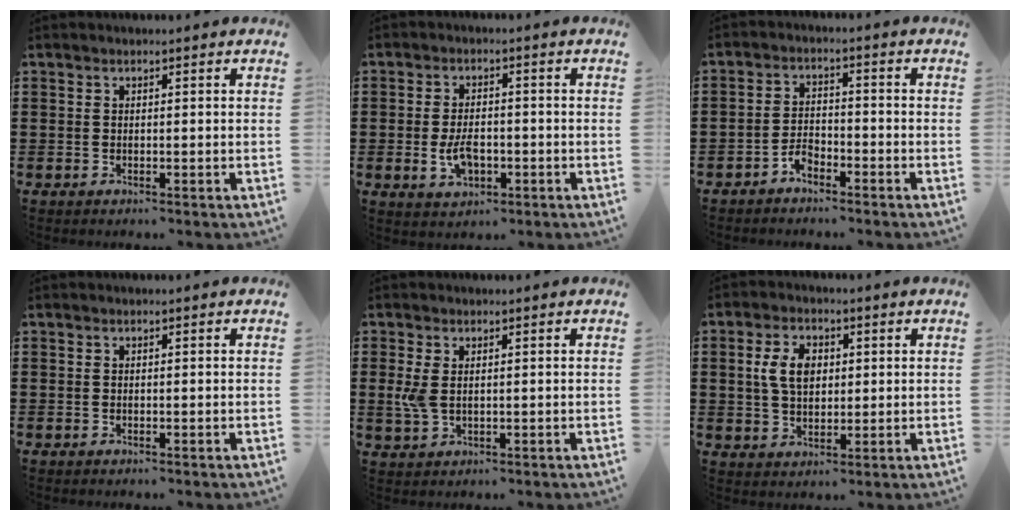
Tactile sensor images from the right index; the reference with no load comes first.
{"total": 4.7, "force": [-1.3, 2.8, 3.5], "torque": [-0.077, 0.002, -0.025]}
{"total": 2.9, "force": [-2.5, 1.3, 0.9], "torque": [-0.022, 0.008, -0.051]}
{"total": 0.0}
{"total": 3.6, "force": [0.5, 2.0, 2.9], "torque": [-0.082, -0.002, 0.002]}
{"total": 5.8, "force": [1.1, 3.8, 4.3], "torque": [-0.101, 0.012, 0.014]}